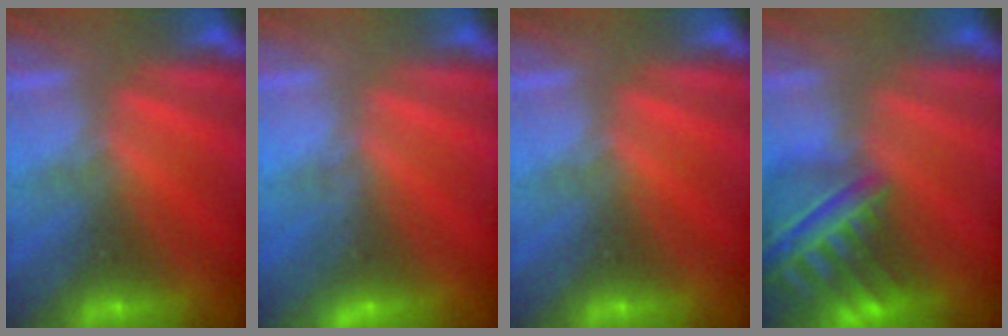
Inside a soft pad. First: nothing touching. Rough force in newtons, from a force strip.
{"total": 3.0}
{"total": 0.0}
{"total": 8.3}